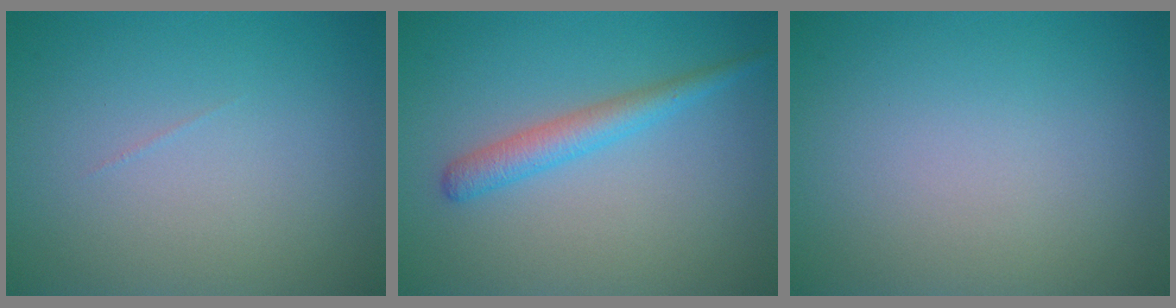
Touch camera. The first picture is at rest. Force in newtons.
{"total": 2.7, "press": 2.6, "slide": 0.1}
{"total": 0.0}